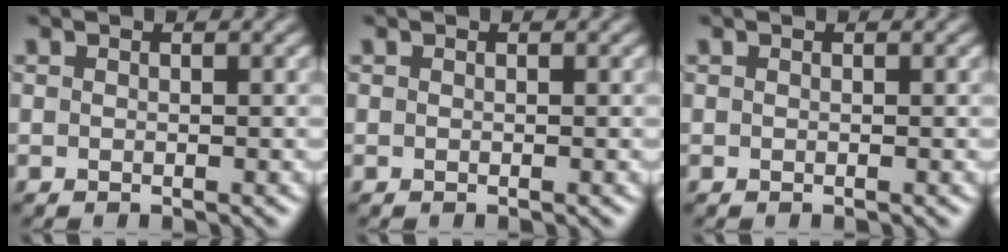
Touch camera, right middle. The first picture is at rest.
{"total": 0.0}
{"total": 0.0}